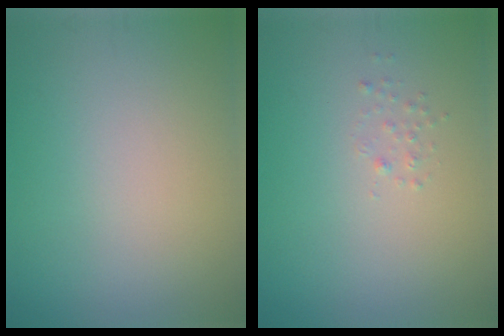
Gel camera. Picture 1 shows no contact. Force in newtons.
{"total": 0.6, "press": 0.6, "slide": 0.0}